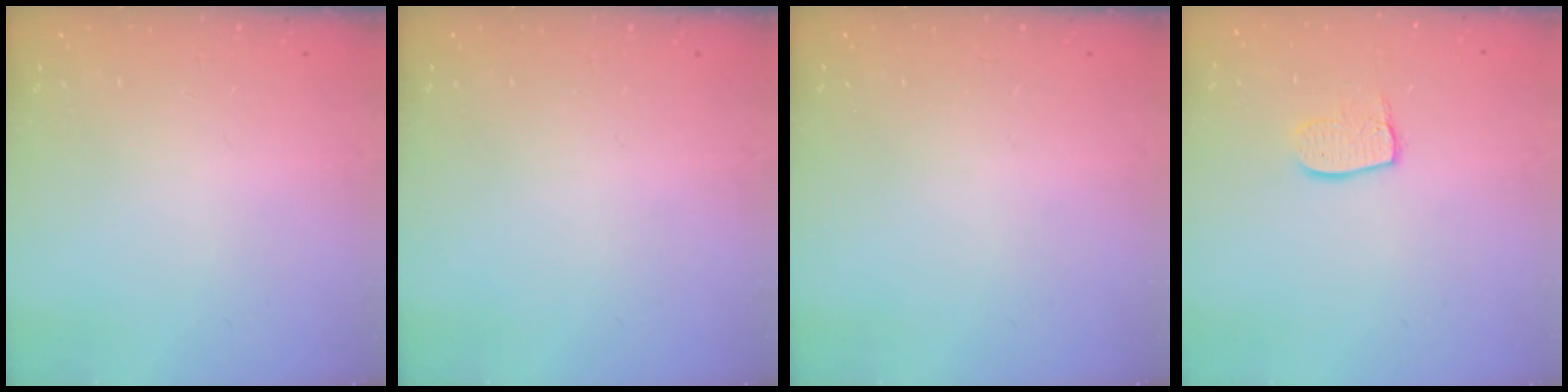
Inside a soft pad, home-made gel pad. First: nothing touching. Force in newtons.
{"total": 0.0}
{"total": 0.0}
{"total": 7.6, "press": 7.6, "slide": 0.2}